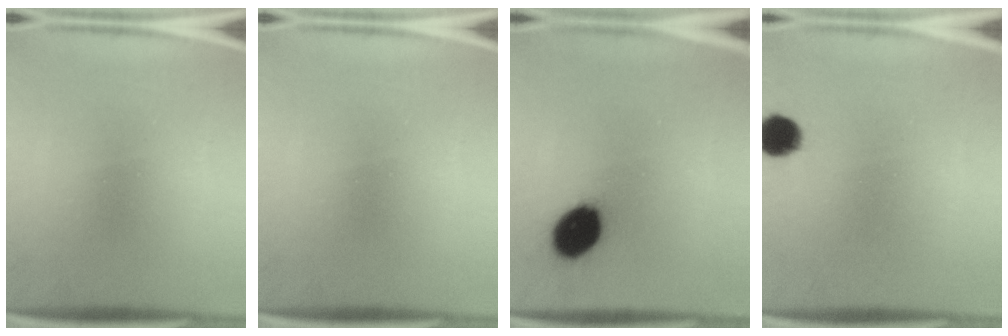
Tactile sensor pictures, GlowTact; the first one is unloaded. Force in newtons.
{"total": 0.0}
{"total": 10.9}
{"total": 5.6}